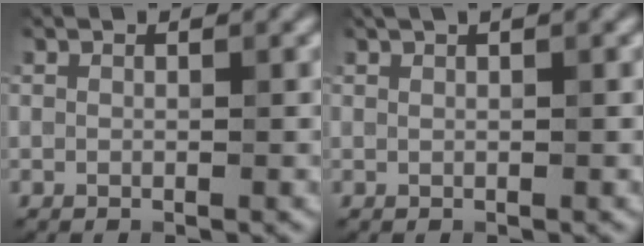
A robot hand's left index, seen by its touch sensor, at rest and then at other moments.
{"total": 1.6, "force": [1.1, 0.4, 1.1], "torque": [-0.017, -0.002, 0.012]}